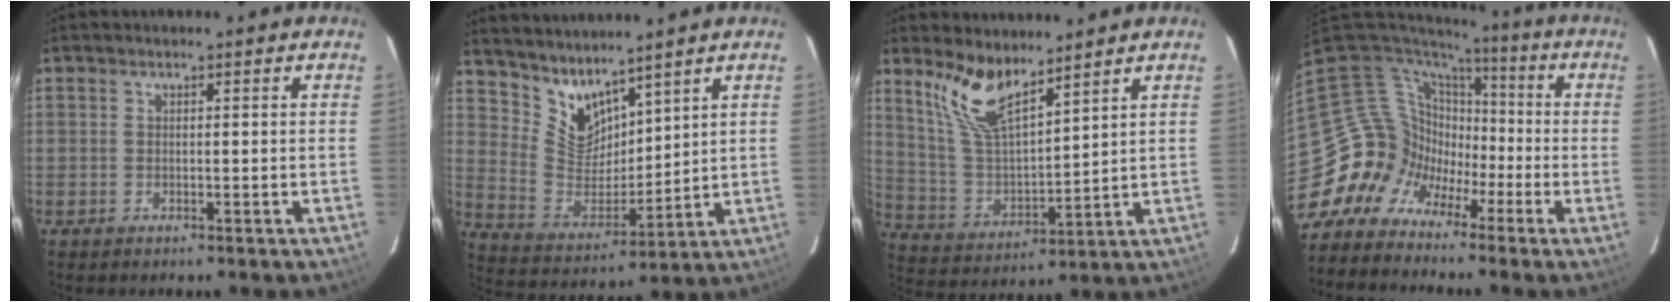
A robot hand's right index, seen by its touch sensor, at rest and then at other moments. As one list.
[{"total": 9.3, "force": [7.9, 3.9, 3.0], "torque": [-0.059, -0.010, 0.169]}, {"total": 10.8, "force": [8.1, 3.2, 6.5], "torque": [-0.133, -0.001, 0.170]}, {"total": 11.3, "force": [-5.6, 9.7, 1.4], "torque": [-0.043, 0.037, -0.119]}]